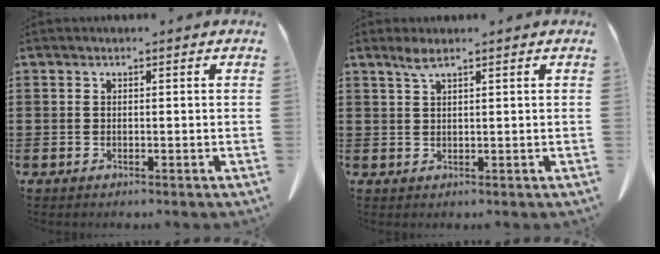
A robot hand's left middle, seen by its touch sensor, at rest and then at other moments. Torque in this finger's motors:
{"motor_torque": [0.33, -0.06, 0.01, 0.03]}